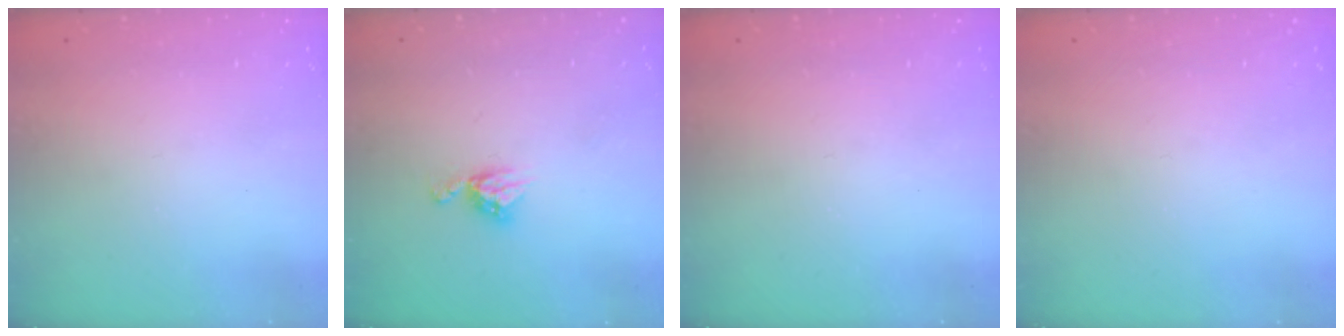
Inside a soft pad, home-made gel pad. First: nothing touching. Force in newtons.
{"total": 6.1, "press": 6.1, "slide": 0.4}
{"total": 0.0}
{"total": 0.0}